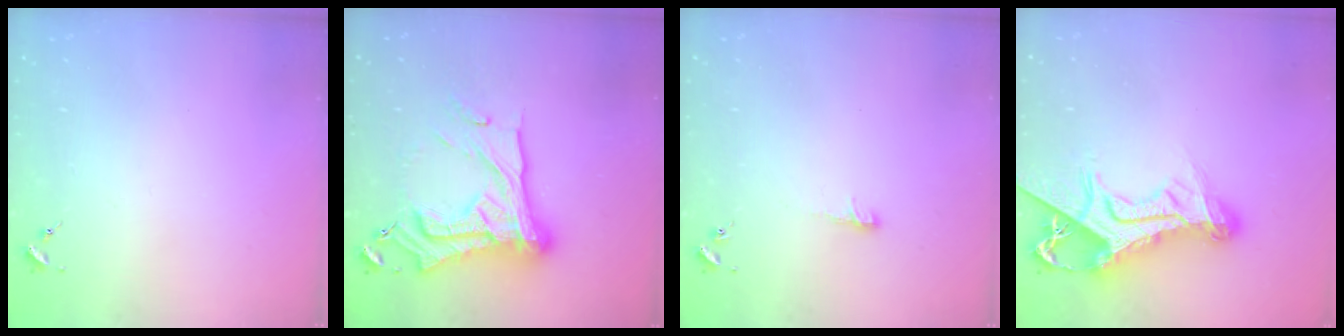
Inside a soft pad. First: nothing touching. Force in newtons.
{"total": 25.4, "press": 25.2, "slide": 2.5}
{"total": 4.6, "press": 4.6, "slide": 0.5}
{"total": 19.0, "press": 18.9, "slide": 1.9}